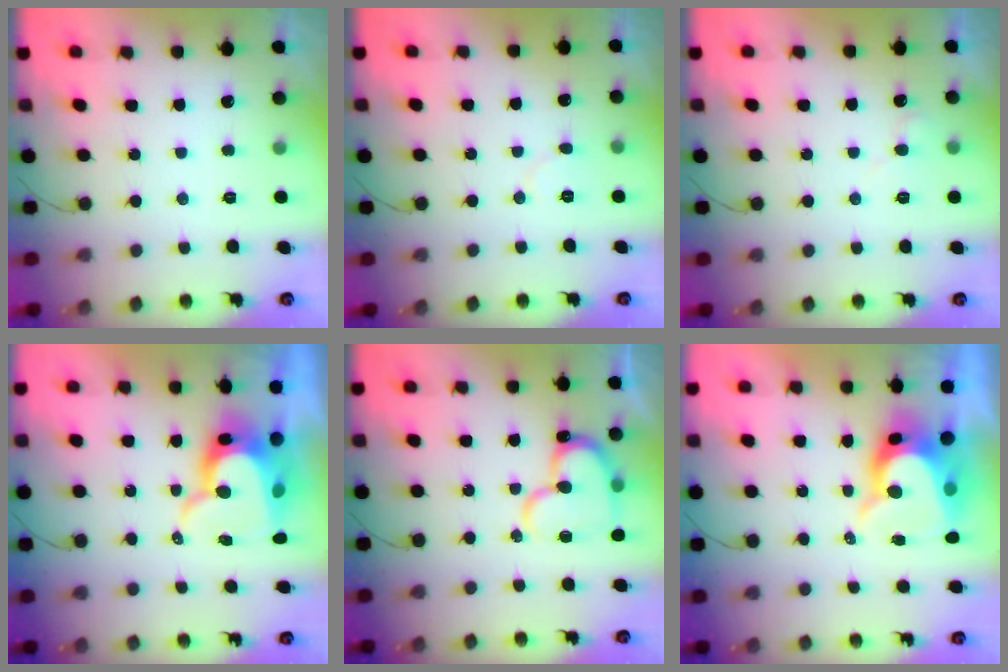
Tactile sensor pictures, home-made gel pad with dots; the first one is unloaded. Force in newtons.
{"total": 4.3, "press": 4.3, "slide": 0.5}
{"total": 5.8, "press": 5.8, "slide": 0.4}
{"total": 12.3, "press": 12.3, "slide": 0.8}
{"total": 15.6, "press": 15.5, "slide": 1.4}
{"total": 10.8, "press": 10.8, "slide": 0.6}